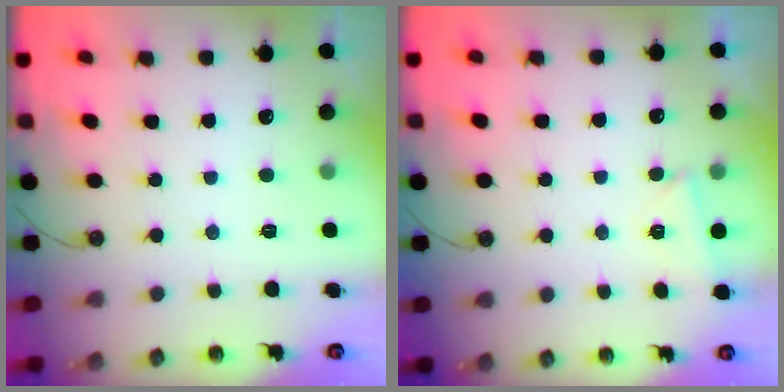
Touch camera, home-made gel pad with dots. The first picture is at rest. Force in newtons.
{"total": 1.6, "press": 1.6, "slide": 0.3}